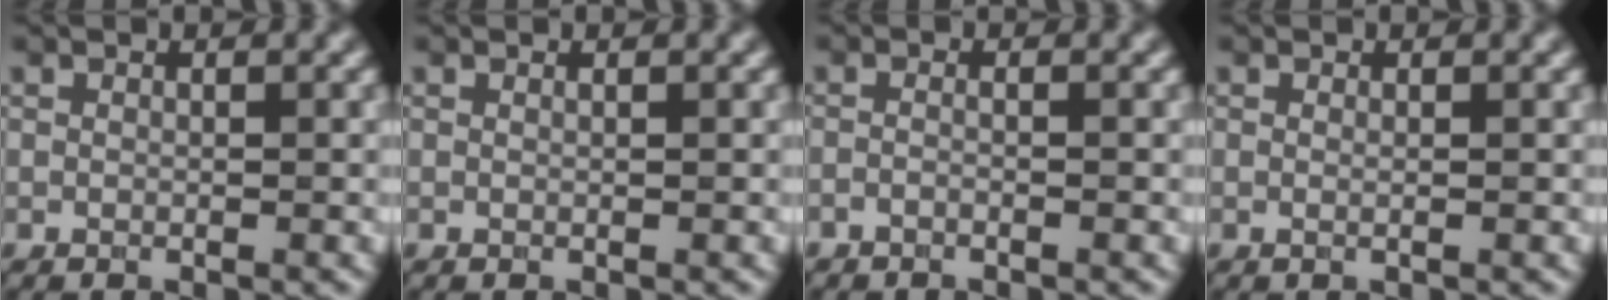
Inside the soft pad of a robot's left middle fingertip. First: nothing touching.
{"total": 0.0}
{"total": 0.9, "force": [-0.7, 0.2, 0.5], "torque": [-0.011, -0.007, -0.017]}
{"total": 0.6, "force": [0.1, 0.2, 0.5], "torque": [-0.009, -0.002, -0.002]}